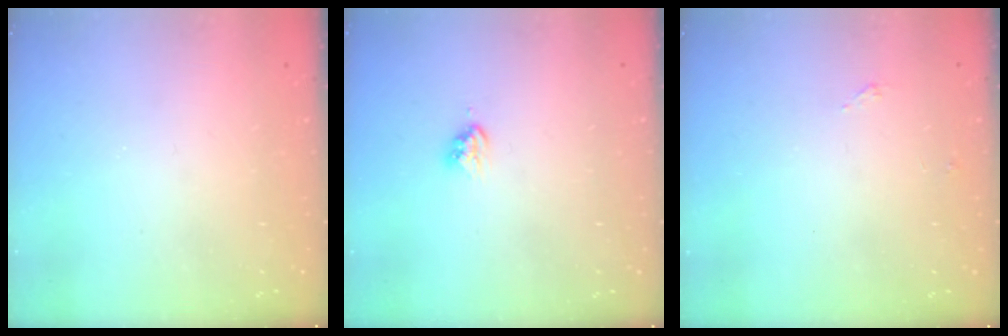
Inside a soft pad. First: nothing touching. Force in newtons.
{"total": 3.7, "press": 3.7, "slide": 0.4}
{"total": 3.3, "press": 3.3, "slide": 0.7}